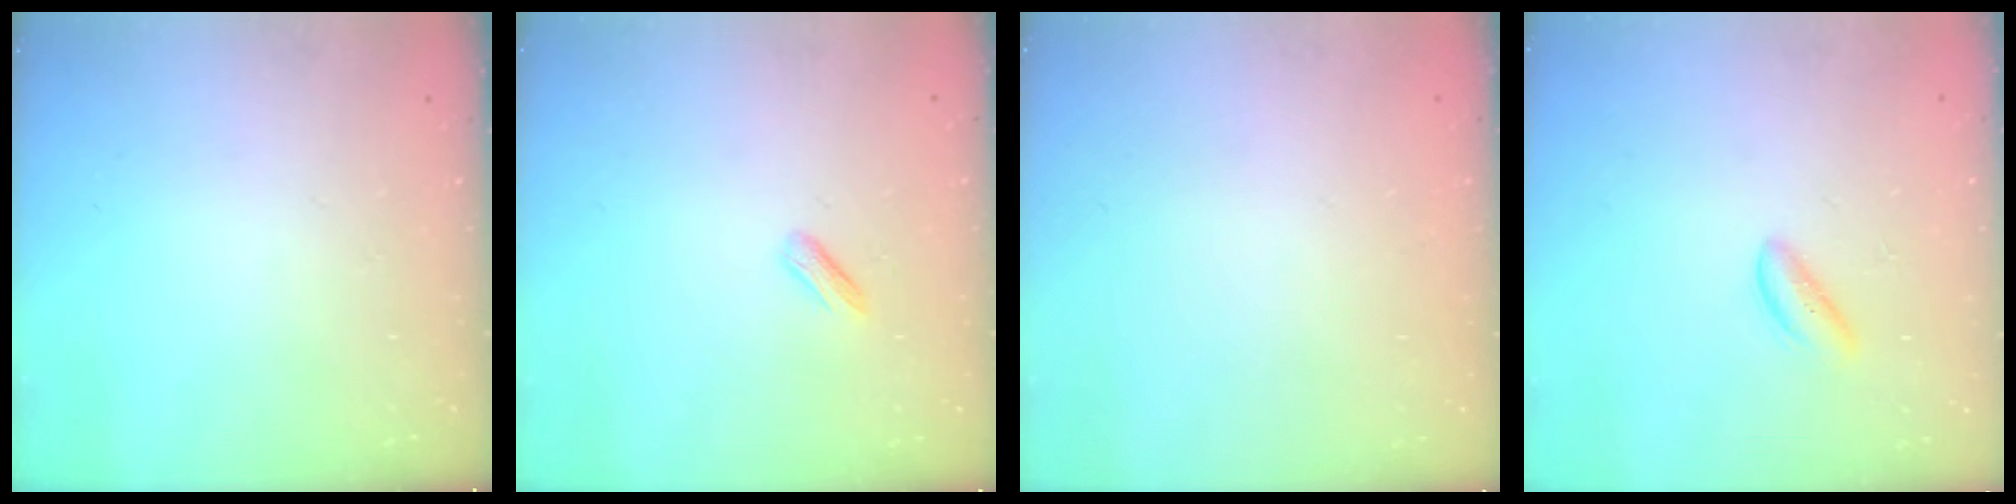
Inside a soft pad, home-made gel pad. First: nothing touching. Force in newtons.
{"total": 2.8, "press": 2.7, "slide": 0.8}
{"total": 2.2, "press": 2.2, "slide": 0.1}
{"total": 1.9, "press": 1.9, "slide": 0.4}